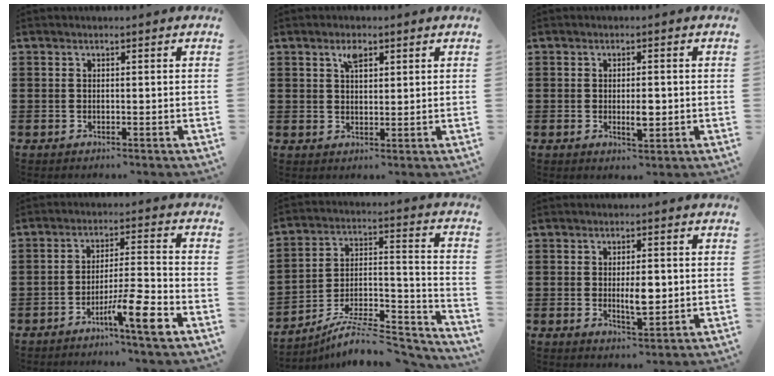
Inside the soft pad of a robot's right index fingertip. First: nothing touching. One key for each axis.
{"total": 2.8, "fx": 1.6, "fy": 1.3, "fz": 1.9, "tx": -0.035, "ty": 0.002, "tz": 0.026}
{"total": 3.0, "fx": -0.4, "fy": 0.9, "fz": 2.8, "tx": -0.049, "ty": 0.001, "tz": -0.006}
{"total": 8.4, "fx": -5.2, "fy": 0.5, "fz": 6.6, "tx": -0.110, "ty": 0.000, "tz": -0.091}
{"total": 9.1, "fx": -7.9, "fy": 2.0, "fz": 4.2, "tx": -0.065, "ty": 0.016, "tz": -0.154}
{"total": 4.5, "fx": 0.0, "fy": 1.6, "fz": 4.2, "tx": -0.068, "ty": 0.000, "tz": -0.002}